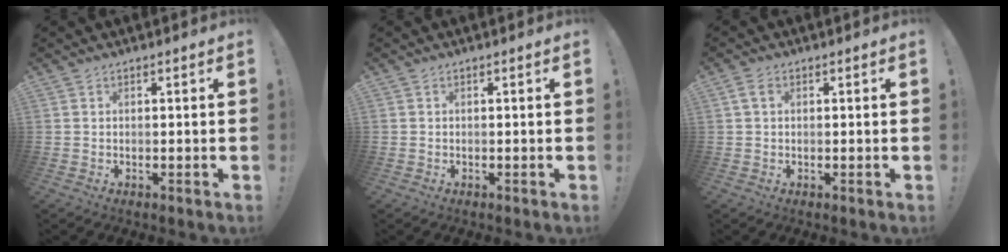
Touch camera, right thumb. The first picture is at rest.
{"total": 1.2, "force": [0.1, 1.2, -0.1], "torque": [0.010, -0.004, -0.001]}
{"total": 2.7, "force": [0.8, 1.6, 1.9], "torque": [-0.035, 0.005, 0.016]}